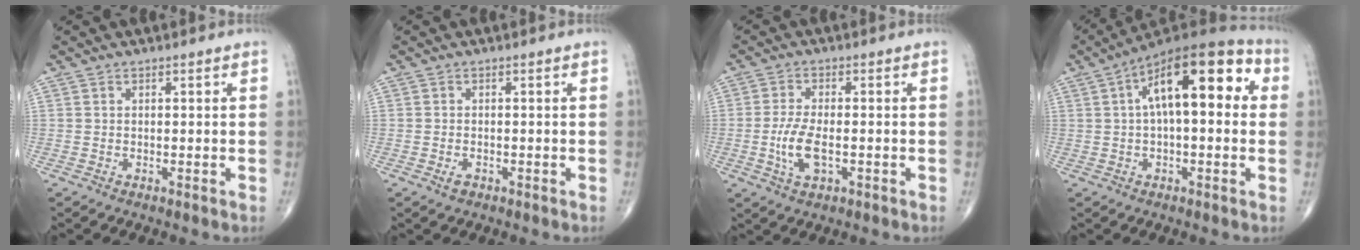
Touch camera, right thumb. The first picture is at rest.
{"total": 1.4, "force": [-0.7, 0.9, 0.9], "torque": [-0.015, 0.002, -0.011]}
{"total": 6.5, "force": [-1.4, 2.9, 5.6], "torque": [-0.119, 0.001, -0.025]}
{"total": 18.1, "force": [3.8, 7.7, 15.9], "torque": [-0.225, 0.039, 0.047]}